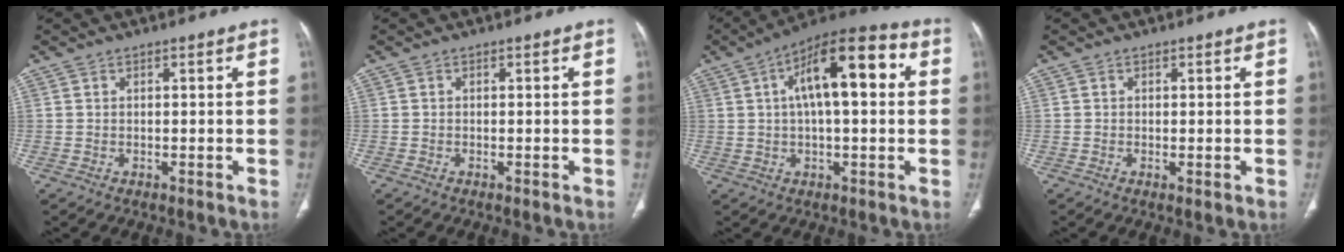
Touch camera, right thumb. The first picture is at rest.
{"total": 0.0}
{"total": 16.1, "force": [3.5, 6.3, 14.4], "torque": [-0.208, 0.032, 0.046]}
{"total": 1.0, "force": [-0.2, 0.3, 0.9], "torque": [-0.018, -0.004, -0.003]}